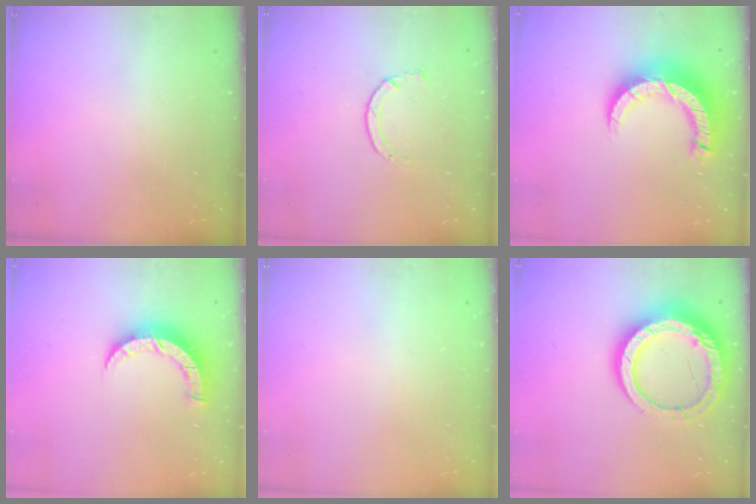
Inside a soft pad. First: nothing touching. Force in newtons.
{"total": 2.0, "press": 1.9, "slide": 0.3}
{"total": 12.9, "press": 12.9, "slide": 1.3}
{"total": 7.5, "press": 7.5, "slide": 0.5}
{"total": 2.6, "press": 2.6, "slide": 0.2}
{"total": 16.4, "press": 16.3, "slide": 1.7}